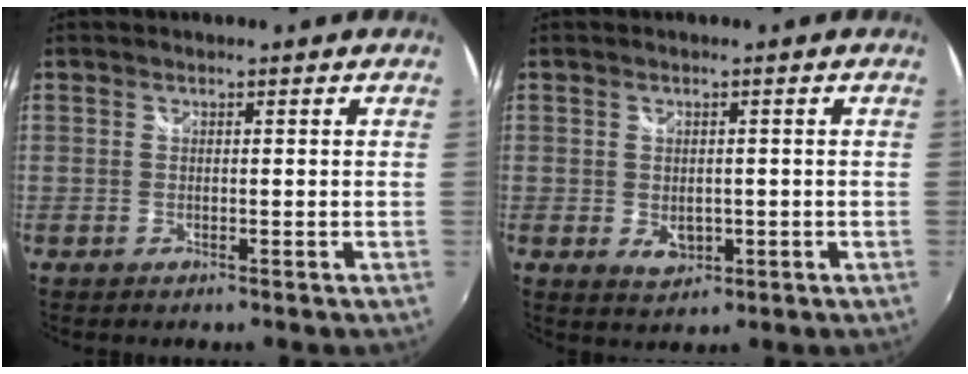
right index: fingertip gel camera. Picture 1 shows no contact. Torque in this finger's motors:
{"motor_torque": [0.28, 0.02, 0.11, 0.02]}